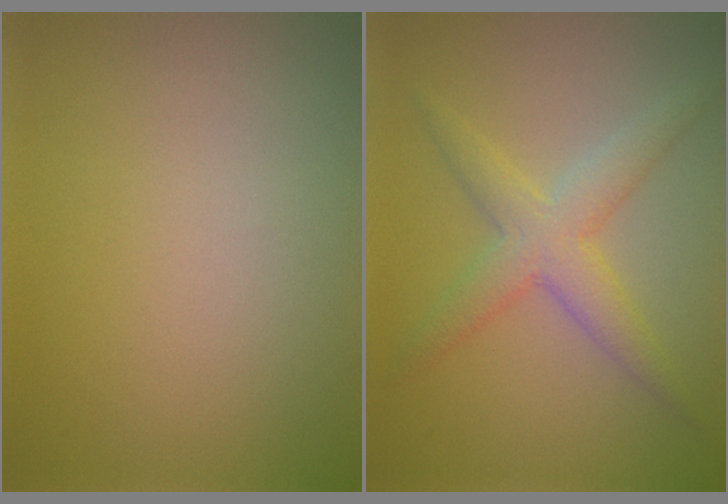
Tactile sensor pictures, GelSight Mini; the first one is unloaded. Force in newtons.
{"total": 3.8, "press": 3.8, "slide": 0.1}